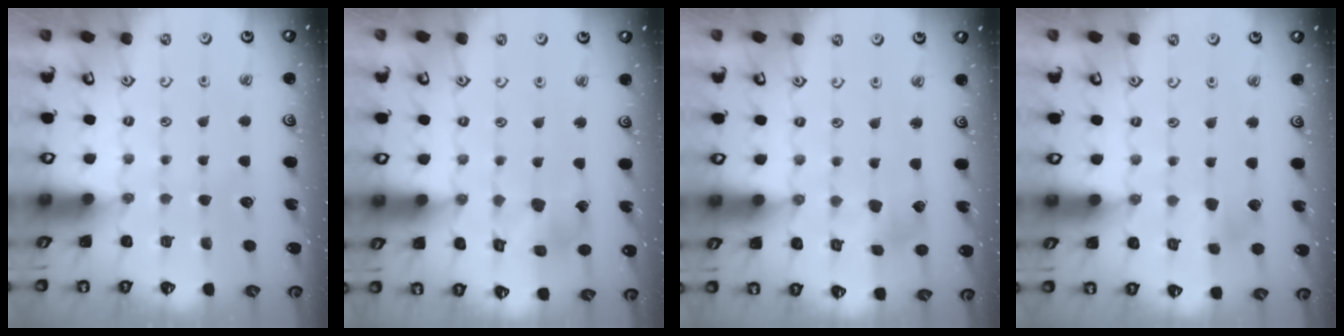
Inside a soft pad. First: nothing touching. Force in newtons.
{"total": 8.9, "press": 8.8, "slide": 0.9}
{"total": 3.9, "press": 3.8, "slide": 0.4}
{"total": 5.8, "press": 5.7, "slide": 0.7}